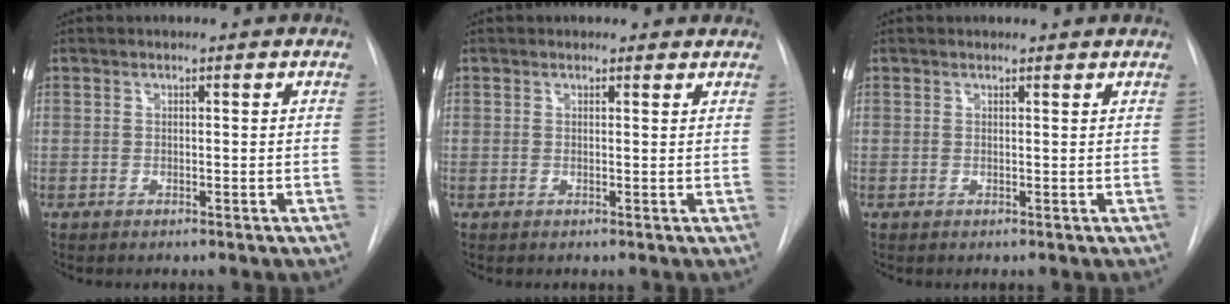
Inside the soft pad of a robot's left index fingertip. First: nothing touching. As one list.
[{"total": 2.2, "force": [1.9, 0.9, 0.2], "torque": [-0.002, 0.001, 0.011]}, {"total": 2.5, "force": [2.4, 0.5, 0.4], "torque": [-0.014, 0.011, 0.022]}]